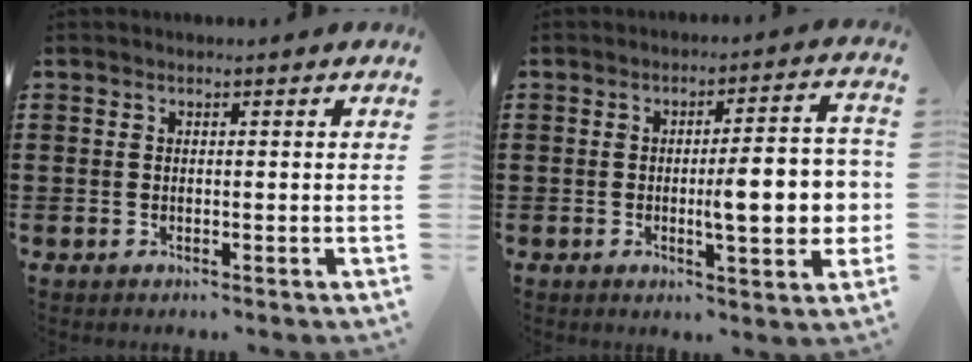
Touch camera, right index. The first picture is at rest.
{"total": 10.0, "force": [-1.0, 2.2, 9.7], "torque": [-0.138, -0.008, -0.021]}